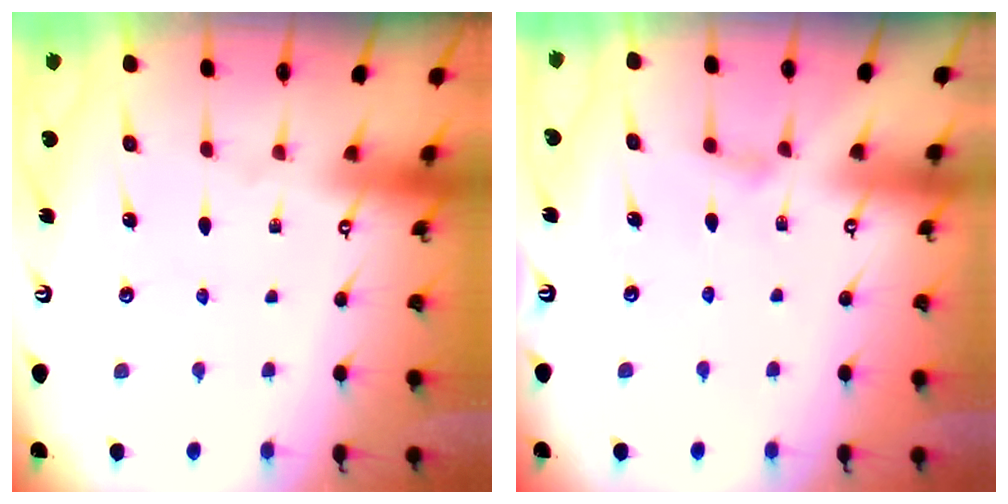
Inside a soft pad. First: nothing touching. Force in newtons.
{"total": 2.0, "press": 2.0, "slide": 0.4}